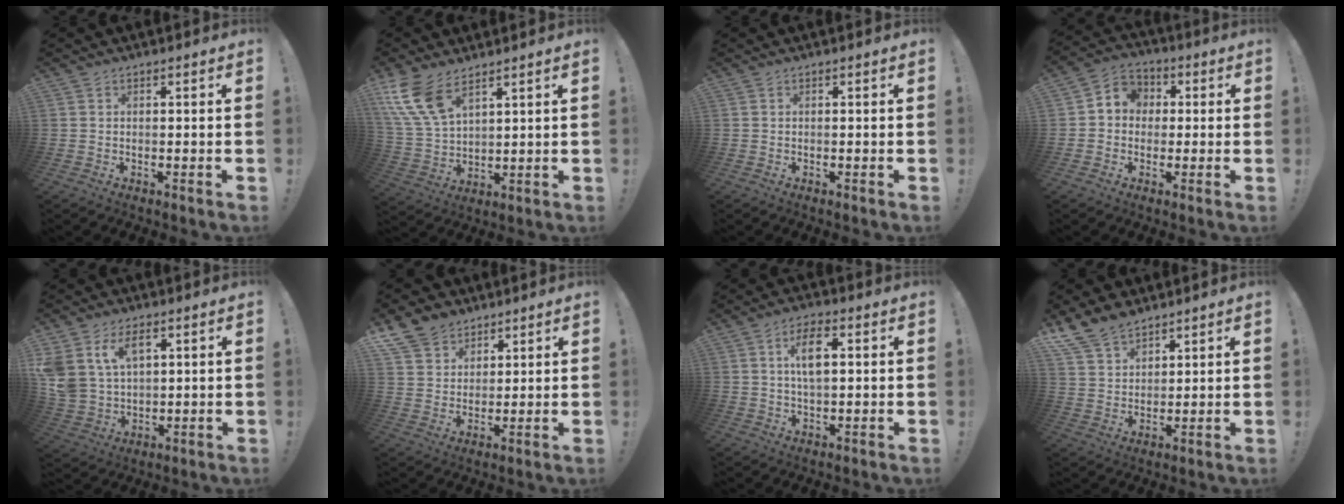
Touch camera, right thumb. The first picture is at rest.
{"total": 12.0, "force": [7.7, 5.4, 7.5], "torque": [-0.171, -0.031, 0.149]}
{"total": 0.0}
{"total": 6.6, "force": [-0.3, 6.2, 2.4], "torque": [-0.033, 0.012, 0.000]}
{"total": 10.7, "force": [5.3, 7.1, 5.9], "torque": [-0.122, -0.023, 0.105]}
{"total": 9.7, "force": [7.1, 6.3, 1.9], "torque": [-0.038, -0.046, 0.143]}
{"total": 8.3, "force": [2.3, 4.2, 6.8], "torque": [-0.100, 0.001, 0.037]}
{"total": 10.5, "force": [8.5, 5.4, 3.1], "torque": [-0.063, -0.052, 0.170]}